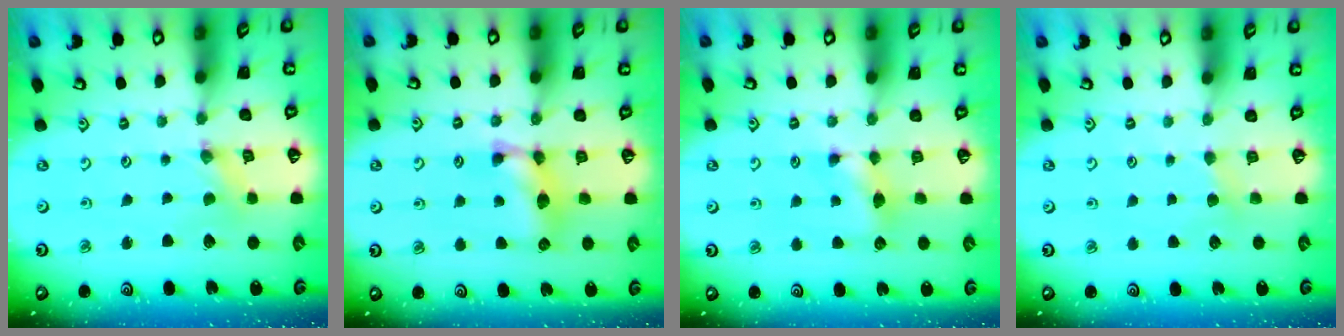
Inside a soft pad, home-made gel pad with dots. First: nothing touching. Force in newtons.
{"total": 10.5, "press": 10.5, "slide": 0.3}
{"total": 6.5, "press": 6.5, "slide": 0.6}
{"total": 2.3, "press": 2.2, "slide": 0.4}